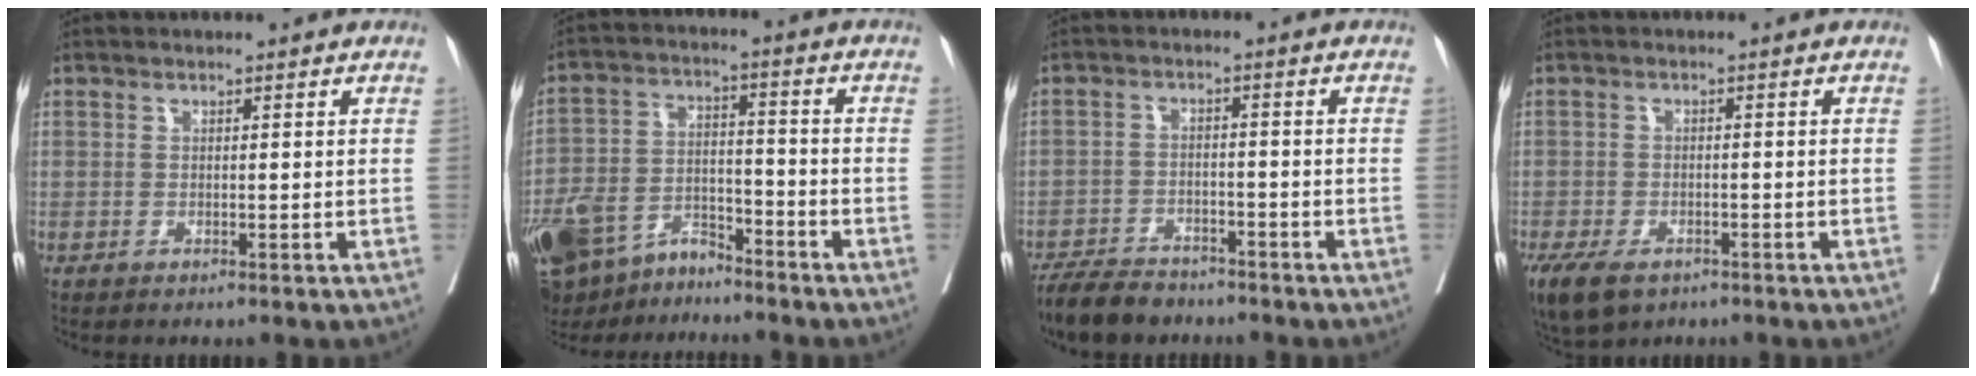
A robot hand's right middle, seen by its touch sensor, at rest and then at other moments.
{"total": 13.6, "force": [-10.9, 4.9, 6.6], "torque": [-0.122, -0.001, -0.189]}
{"total": 7.1, "force": [-6.3, 2.4, 2.1], "torque": [-0.036, -0.013, -0.108]}
{"total": 8.0, "force": [-5.2, 4.2, 4.5], "torque": [-0.093, -0.012, -0.081]}